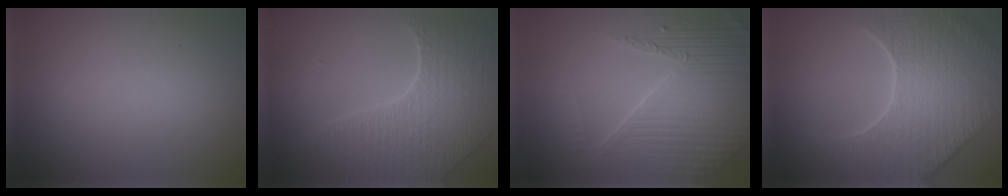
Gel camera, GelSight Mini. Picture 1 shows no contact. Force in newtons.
{"total": 7.6, "press": 5.3, "slide": 5.5}
{"total": 8.0, "press": 5.5, "slide": 5.9}
{"total": 8.9, "press": 6.5, "slide": 6.1}